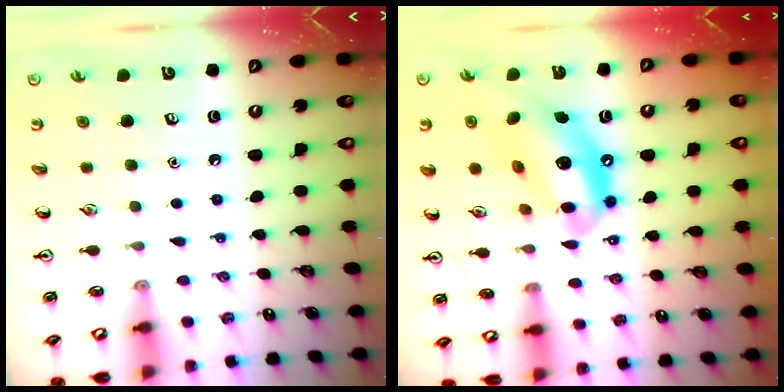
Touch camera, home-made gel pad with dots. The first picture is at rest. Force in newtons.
{"total": 14.2, "press": 13.5, "slide": 4.3}